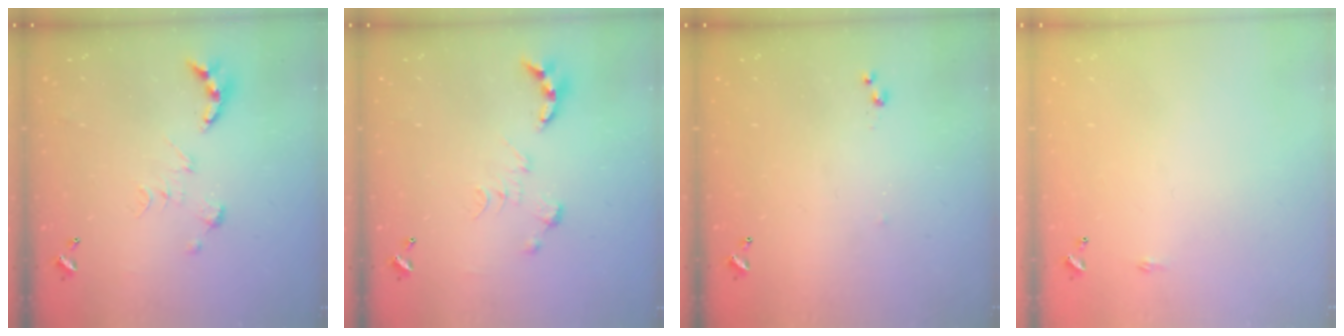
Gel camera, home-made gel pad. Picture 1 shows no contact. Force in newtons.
{"total": 0.0}
{"total": 4.8, "press": 4.7, "slide": 0.4}
{"total": 2.2, "press": 2.1, "slide": 0.4}